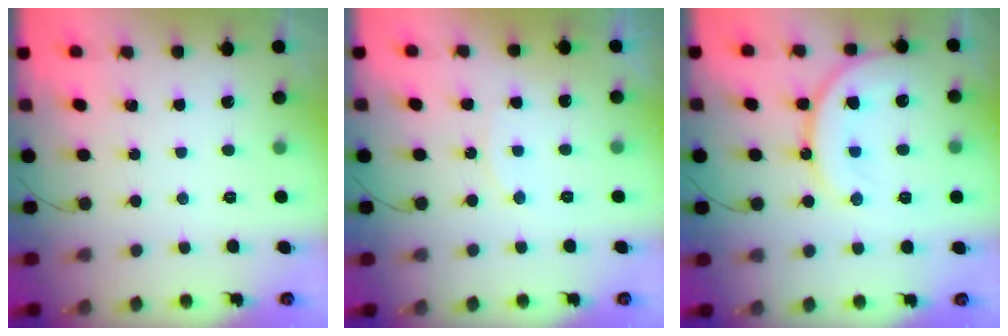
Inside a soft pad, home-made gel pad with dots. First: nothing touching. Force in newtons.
{"total": 6.0, "press": 5.9, "slide": 0.6}
{"total": 15.5, "press": 15.4, "slide": 2.0}